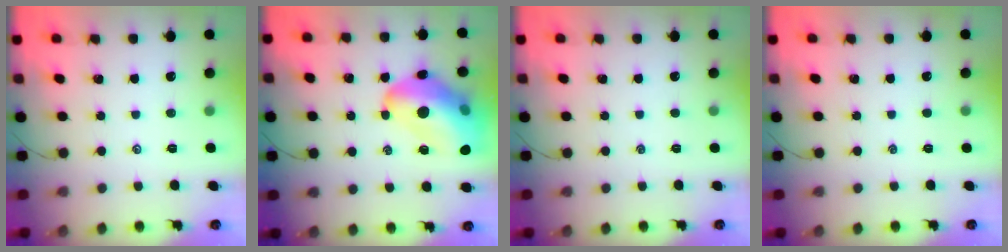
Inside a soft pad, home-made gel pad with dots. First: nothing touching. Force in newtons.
{"total": 21.5, "press": 21.0, "slide": 4.9}
{"total": 0.0}
{"total": 0.0}